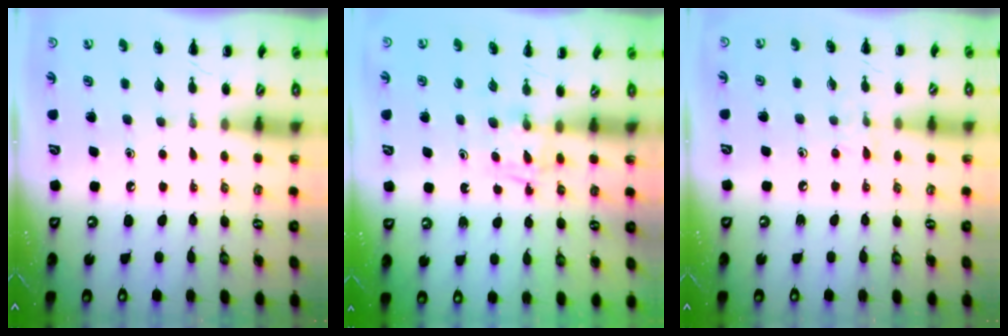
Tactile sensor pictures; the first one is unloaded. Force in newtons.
{"total": 2.7, "press": 2.4, "slide": 1.1}
{"total": 4.8, "press": 4.5, "slide": 1.9}